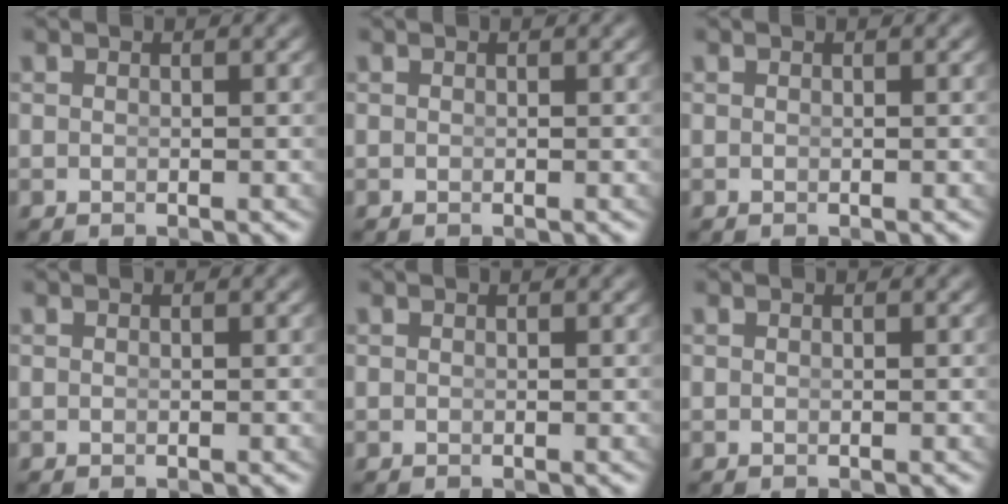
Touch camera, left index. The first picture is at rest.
{"total": 0.0}
{"total": 0.0}
{"total": 0.0}
{"total": 0.0}
{"total": 0.0}